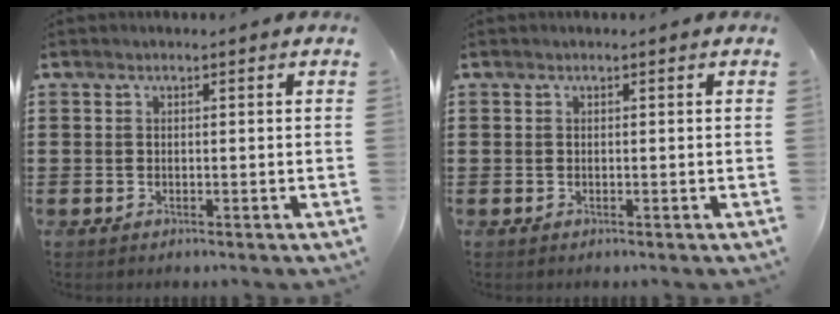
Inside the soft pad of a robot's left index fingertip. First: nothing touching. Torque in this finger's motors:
{"motor_torque": [0.00, 0.00, 0.00, 0.00]}